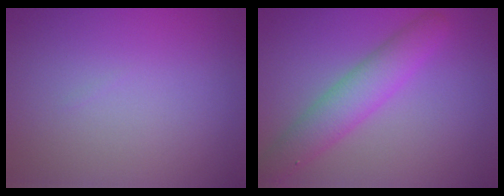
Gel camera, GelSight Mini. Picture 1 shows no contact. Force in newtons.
{"total": 4.5, "press": 4.5, "slide": 0.1}